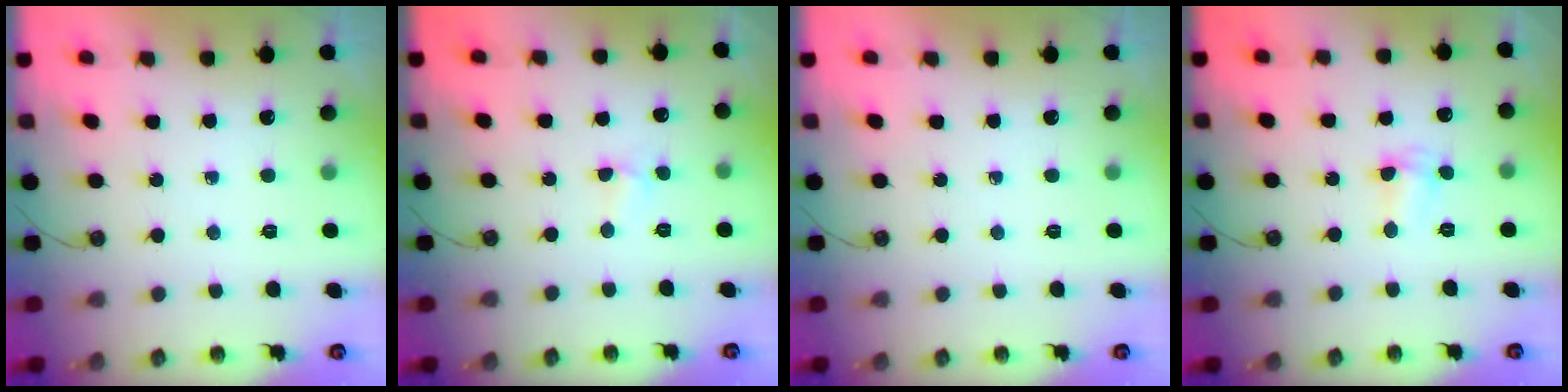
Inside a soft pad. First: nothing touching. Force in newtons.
{"total": 2.4, "press": 2.3, "slide": 0.4}
{"total": 0.0}
{"total": 2.2, "press": 2.2, "slide": 0.5}